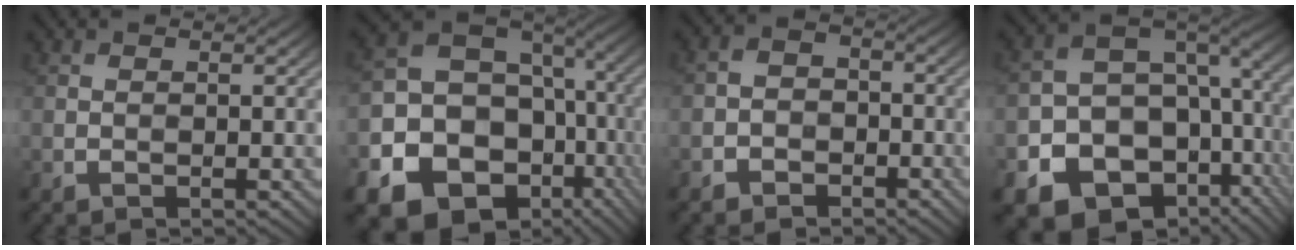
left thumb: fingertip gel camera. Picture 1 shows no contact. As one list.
[{"total": 21.3, "force": [-7.7, 17.2, 9.8], "torque": [-0.217, -0.051, -0.102]}, {"total": 3.7, "force": [-2.2, 2.7, 1.3], "torque": [-0.018, 0.001, -0.051]}, {"total": 17.9, "force": [-6.3, 13.4, 10.2], "torque": [-0.201, -0.054, -0.062]}]